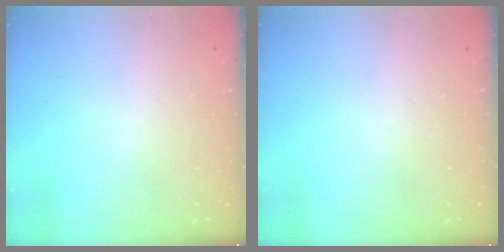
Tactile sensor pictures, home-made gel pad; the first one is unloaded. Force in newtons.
{"total": 0.0}